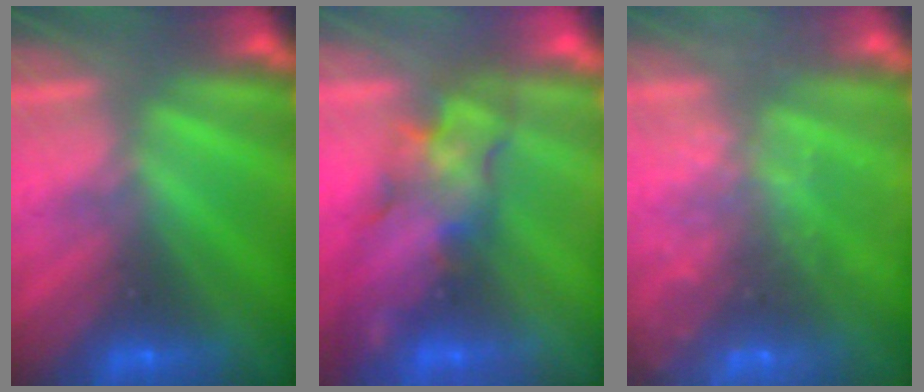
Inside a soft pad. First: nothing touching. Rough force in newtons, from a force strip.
{"total": 3.5}
{"total": 7.2}